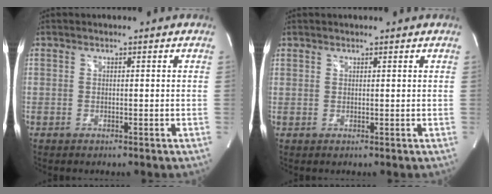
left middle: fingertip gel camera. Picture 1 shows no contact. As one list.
[{"total": 0.9, "force": [0.7, 0.6, 0.0], "torque": [0.005, 0.003, 0.009]}]